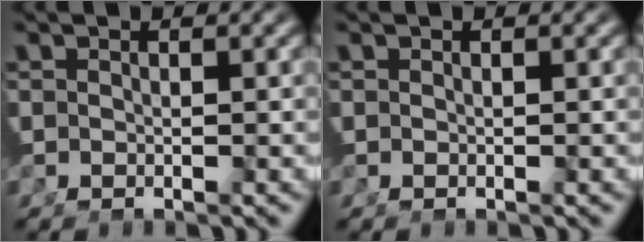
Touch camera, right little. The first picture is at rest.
{"total": 0.0}